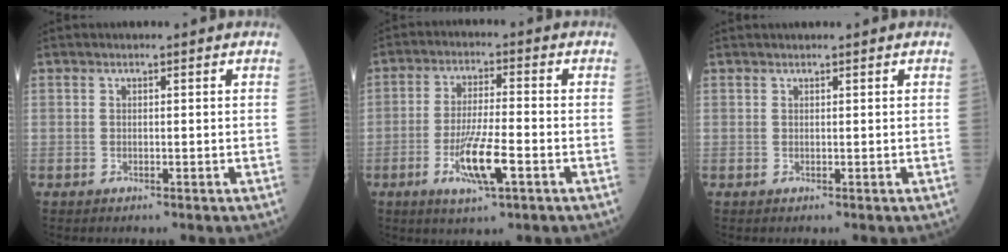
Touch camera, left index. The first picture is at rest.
{"total": 8.4, "force": [-3.4, 1.1, 7.6], "torque": [-0.151, -0.011, -0.058]}
{"total": 1.0, "force": [0.9, 0.0, 0.3], "torque": [-0.003, 0.017, 0.016]}